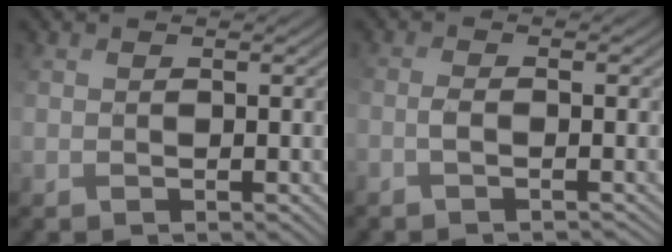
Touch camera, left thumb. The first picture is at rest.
{"total": 2.1, "force": [-1.1, 0.5, 1.8], "torque": [-0.036, 0.004, -0.027]}